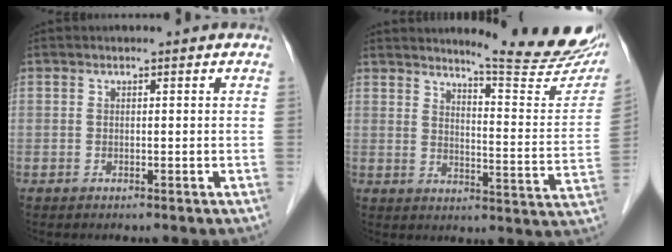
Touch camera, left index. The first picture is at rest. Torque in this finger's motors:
{"motor_torque": [0.09, -0.17, 0.35, 0.06]}